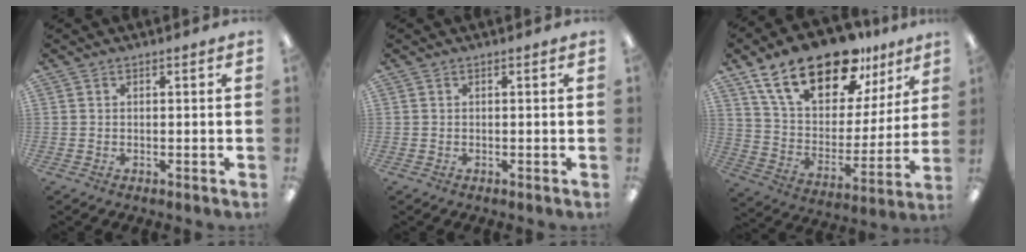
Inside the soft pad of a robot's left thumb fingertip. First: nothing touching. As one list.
[{"total": 0.0}, {"total": 22.4, "force": [15.5, 10.4, 12.4], "torque": [-0.220, -0.084, 0.277]}]